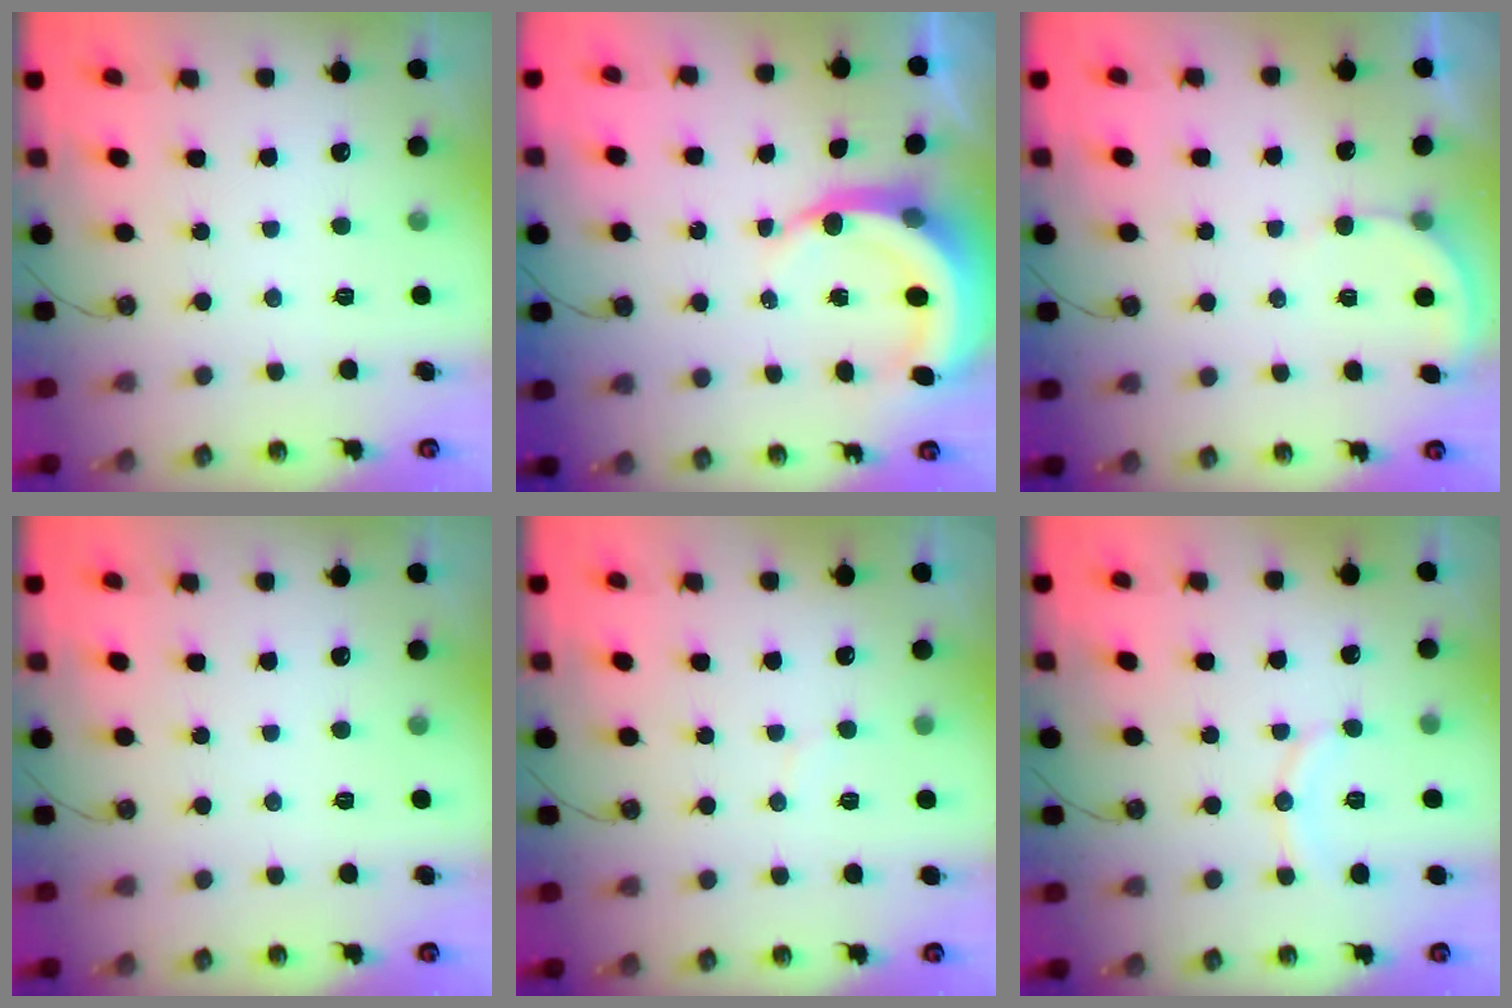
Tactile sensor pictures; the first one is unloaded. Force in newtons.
{"total": 6.9, "press": 6.9, "slide": 0.9}
{"total": 2.7, "press": 2.7, "slide": 0.1}
{"total": 0.0}
{"total": 4.9, "press": 4.9, "slide": 0.3}
{"total": 7.6, "press": 7.6, "slide": 0.8}